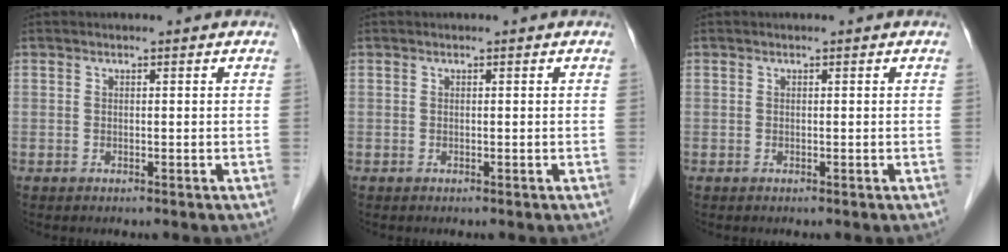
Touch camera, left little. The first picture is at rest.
{"total": 0.0}
{"total": 0.0}